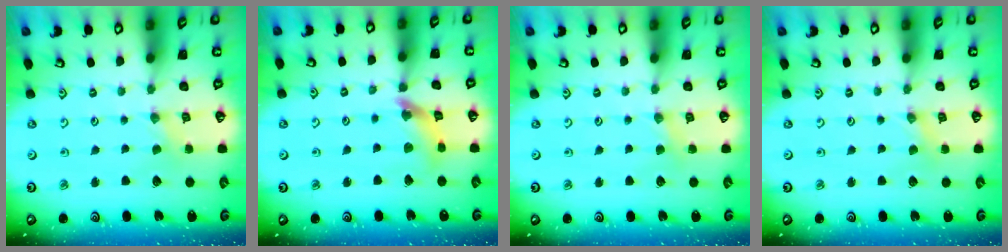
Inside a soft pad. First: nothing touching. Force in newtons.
{"total": 10.0, "press": 10.0, "slide": 1.1}
{"total": 2.2, "press": 2.2, "slide": 0.4}
{"total": 0.7, "press": 0.7, "slide": 0.2}